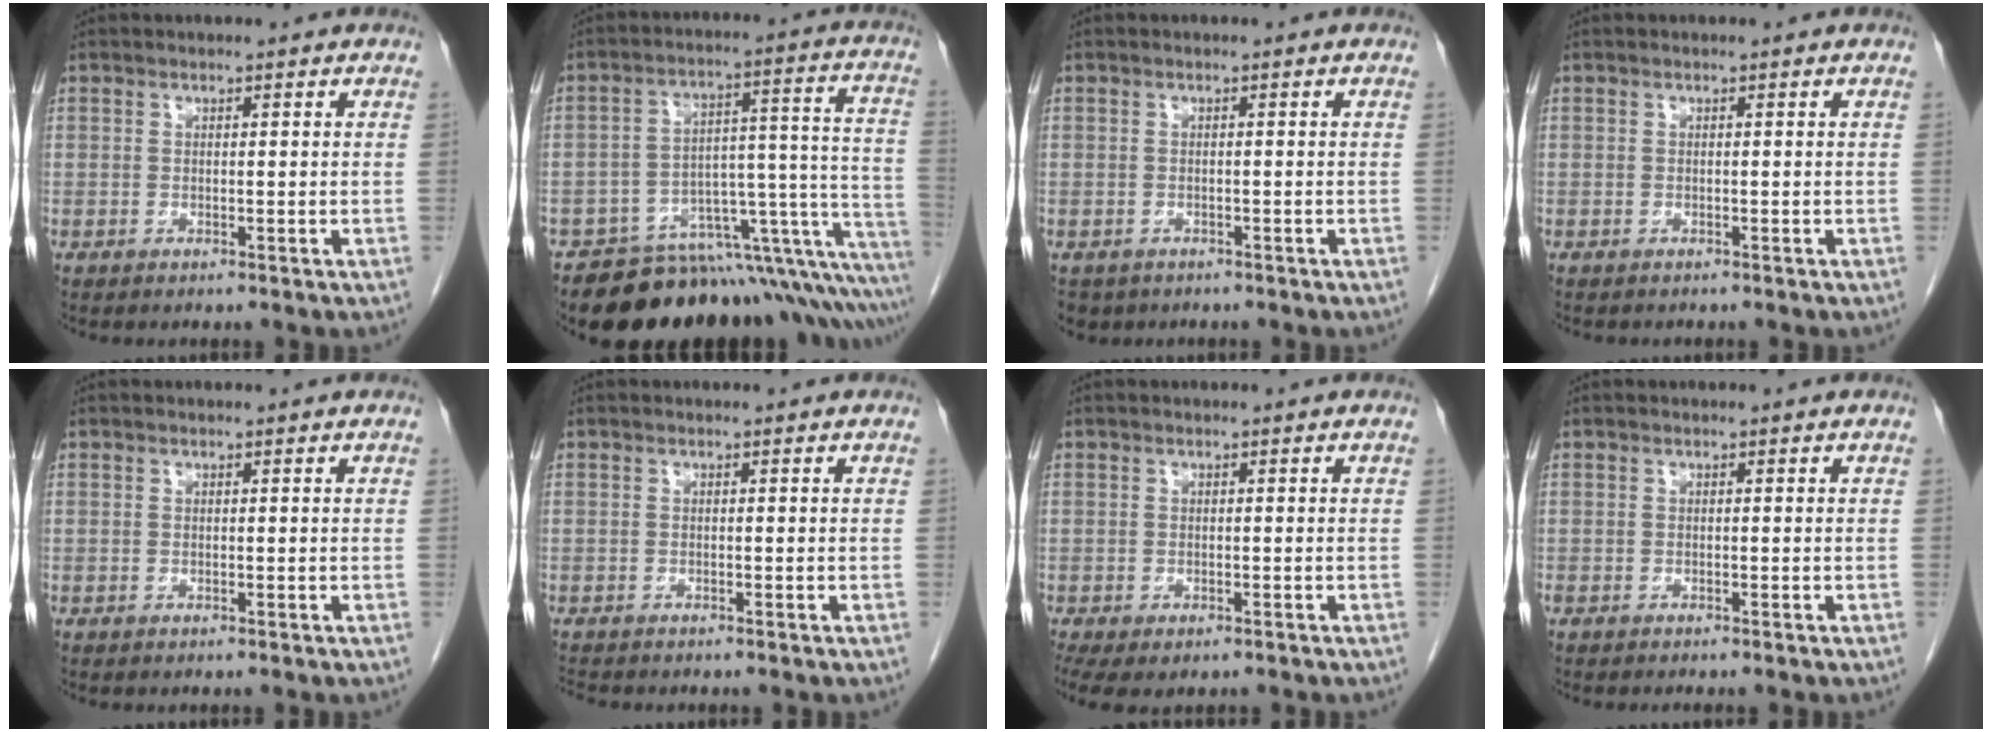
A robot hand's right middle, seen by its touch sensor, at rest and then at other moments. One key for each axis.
{"total": 22.0, "fx": -19.0, "fy": 4.7, "fz": 10.0, "tx": -0.038, "ty": 0.060, "tz": -0.246}
{"total": 3.3, "fx": -2.4, "fy": 2.1, "fz": 0.6, "tx": -0.014, "ty": -0.002, "tz": -0.035}
{"total": 0.9, "fx": -0.8, "fy": 0.2, "fz": 0.3, "tx": -0.016, "ty": -0.004, "tz": -0.012}
{"total": 0.0}
{"total": 1.4, "fx": -1.4, "fy": 0.0, "fz": 0.3, "tx": -0.014, "ty": -0.007, "tz": -0.023}
{"total": 7.1, "fx": -4.4, "fy": 3.9, "fz": 3.9, "tx": -0.091, "ty": -0.013, "tz": -0.063}
{"total": 1.7, "fx": -1.5, "fy": 0.3, "fz": 0.7, "tx": -0.016, "ty": -0.004, "tz": -0.019}